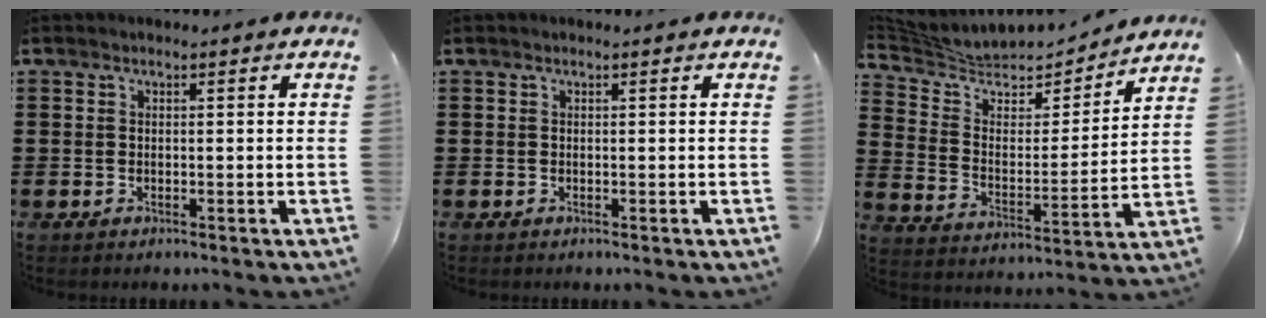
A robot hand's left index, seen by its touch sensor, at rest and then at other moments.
{"total": 0.0}
{"total": 5.3, "force": [4.8, 2.2, 0.9], "torque": [-0.052, -0.038, 0.078]}